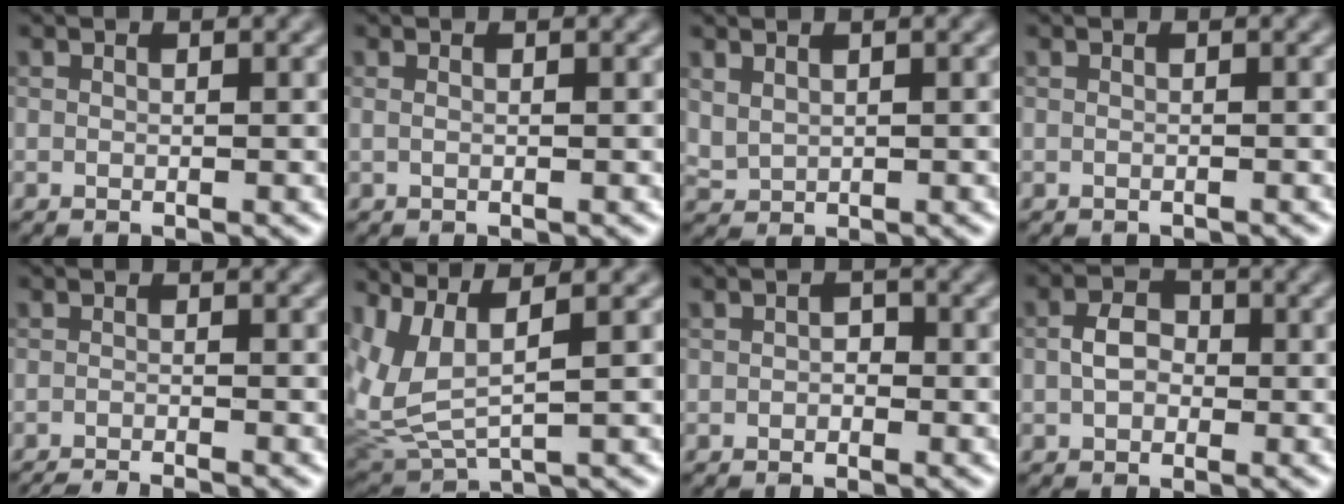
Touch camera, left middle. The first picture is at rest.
{"total": 0.5, "force": [0.1, 0.2, 0.4], "torque": [-0.008, -0.001, -0.001]}
{"total": 1.2, "force": [0.9, 0.6, 0.4], "torque": [-0.013, -0.001, 0.028]}
{"total": 0.7, "force": [-0.7, 0.0, 0.0], "torque": [0.003, -0.003, -0.012]}
{"total": 3.3, "force": [-3.0, 0.4, 1.3], "torque": [-0.018, -0.012, -0.054]}
{"total": 5.4, "force": [2.2, 2.1, 4.5], "torque": [-0.127, 0.003, 0.052]}
{"total": 0.9, "force": [-0.3, 0.7, 0.5], "torque": [-0.007, -0.001, -0.008]}
{"total": 2.5, "force": [-0.3, 1.9, 1.7], "torque": [-0.030, 0.004, -0.011]}